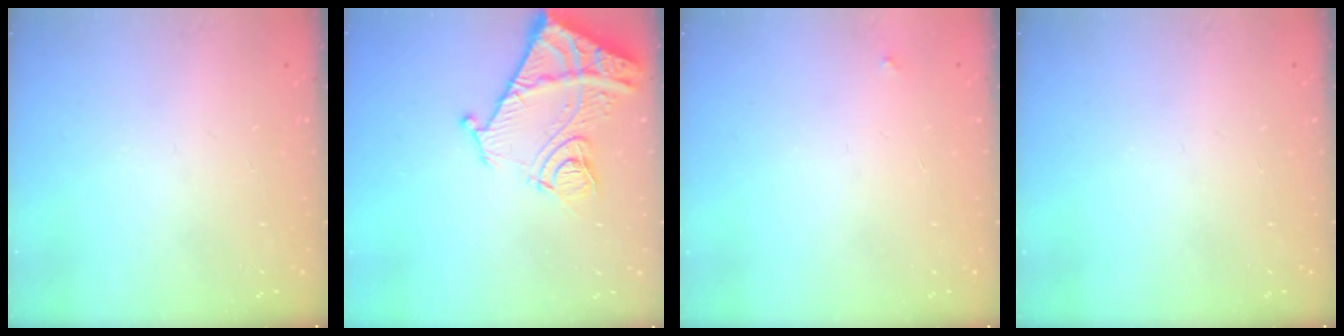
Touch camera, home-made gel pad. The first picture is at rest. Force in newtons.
{"total": 17.2, "press": 17.1, "slide": 2.0}
{"total": 2.5, "press": 2.4, "slide": 0.4}
{"total": 0.0}